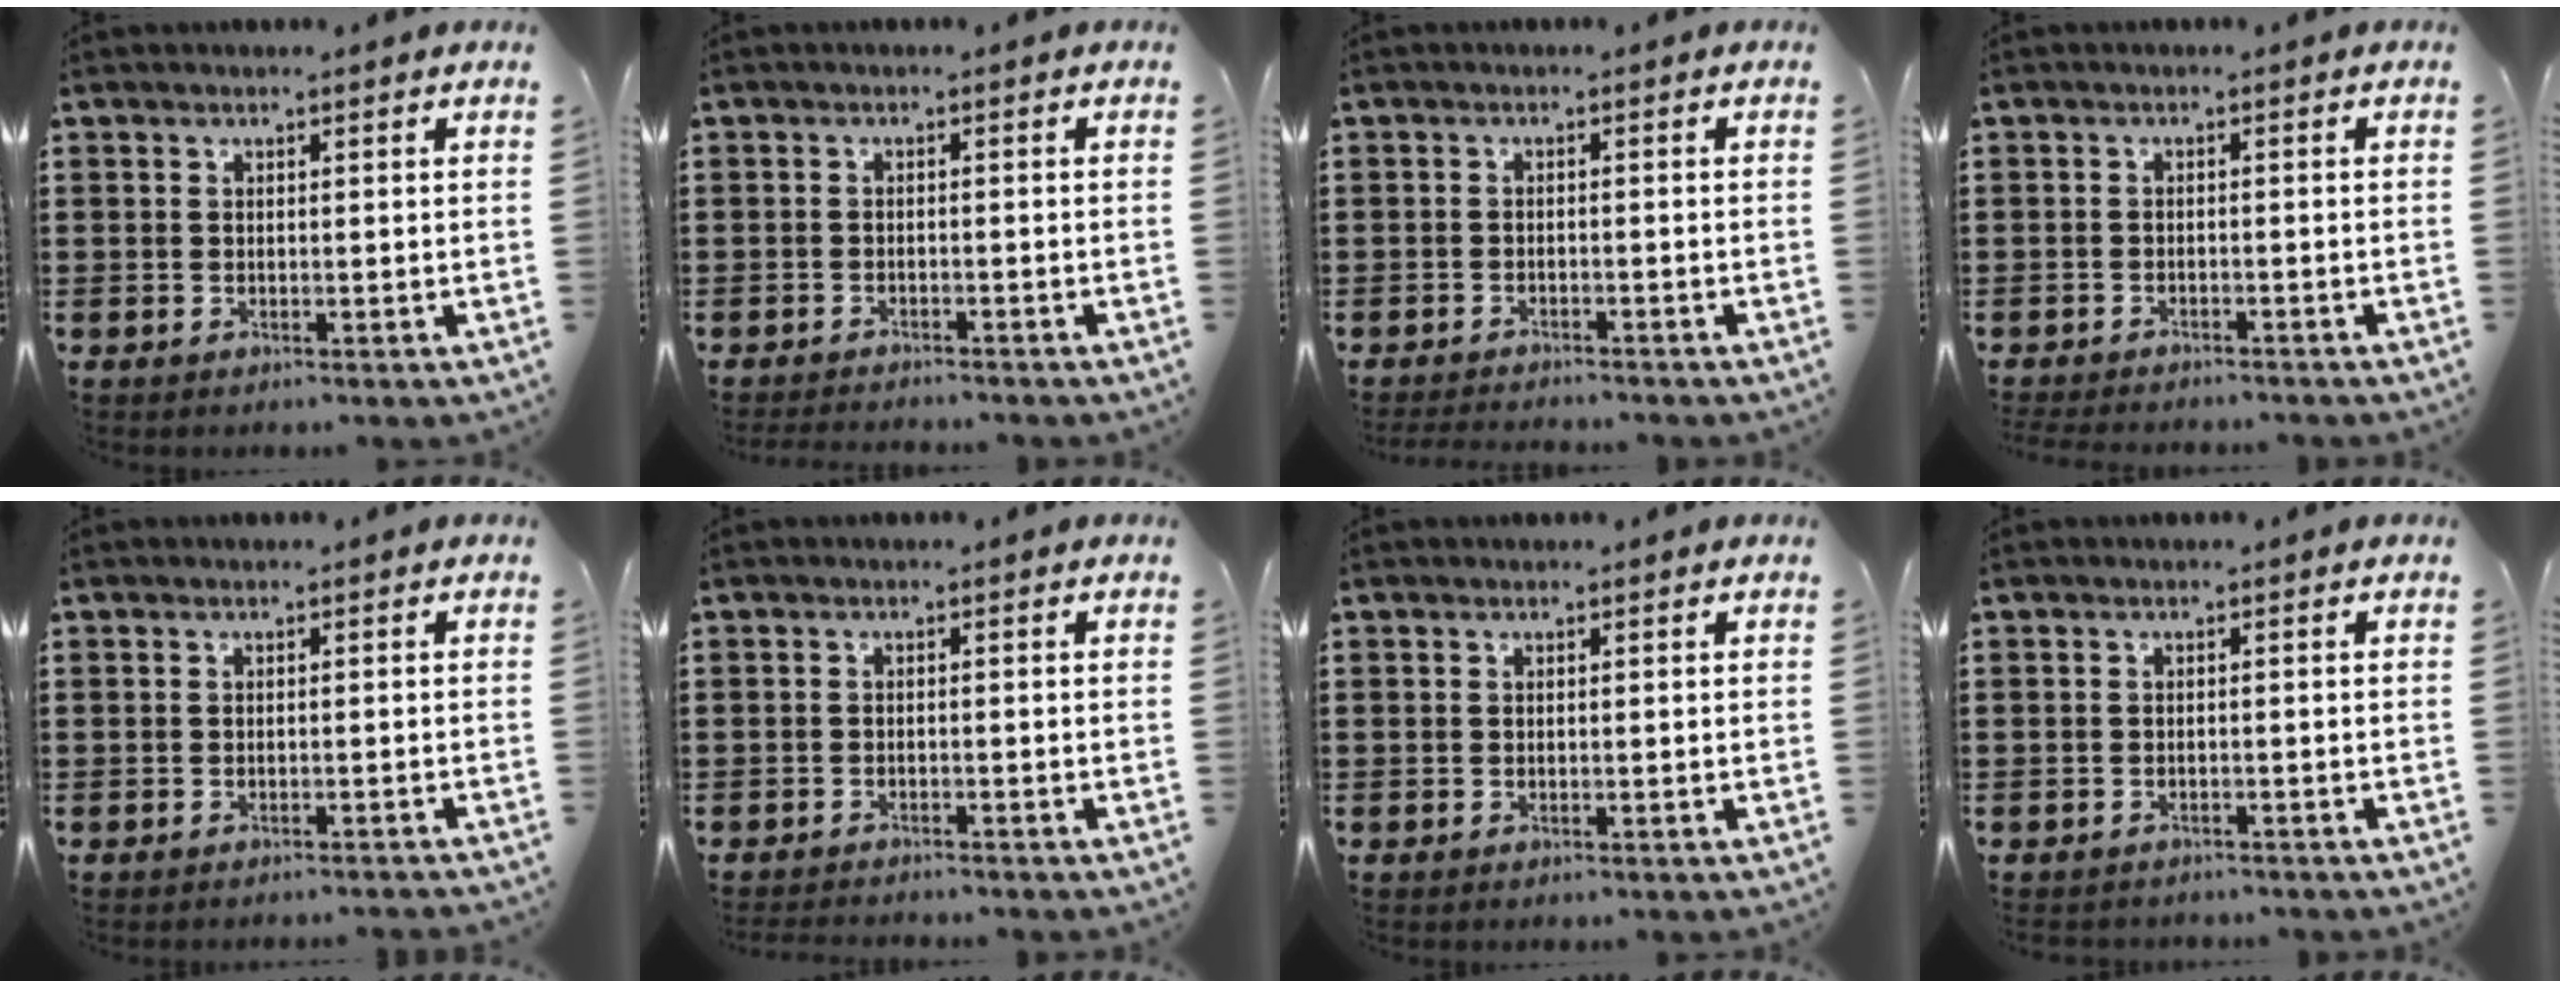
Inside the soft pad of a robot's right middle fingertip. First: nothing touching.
{"total": 1.6, "force": [-1.6, 0.0, 0.0], "torque": [-0.007, 0.000, -0.032]}
{"total": 1.9, "force": [-1.9, 0.0, 0.1], "torque": [-0.007, -0.002, -0.039]}
{"total": 1.8, "force": [-1.8, 0.0, 0.0], "torque": [-0.007, -0.002, -0.039]}
{"total": 0.9, "force": [-0.9, -0.2, 0.1], "torque": [-0.005, -0.001, -0.018]}
{"total": 1.4, "force": [-1.4, 0.0, 0.0], "torque": [-0.005, 0.000, -0.030]}
{"total": 0.0}
{"total": 1.1, "force": [-1.1, 0.2, -0.1], "torque": [-0.003, 0.000, -0.023]}